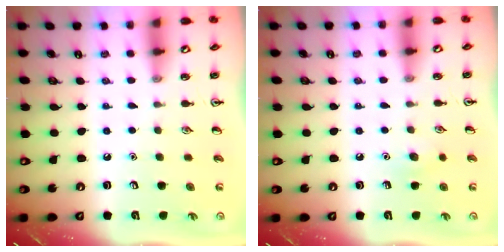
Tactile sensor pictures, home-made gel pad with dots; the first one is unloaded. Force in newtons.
{"total": 6.2, "press": 6.0, "slide": 1.7}